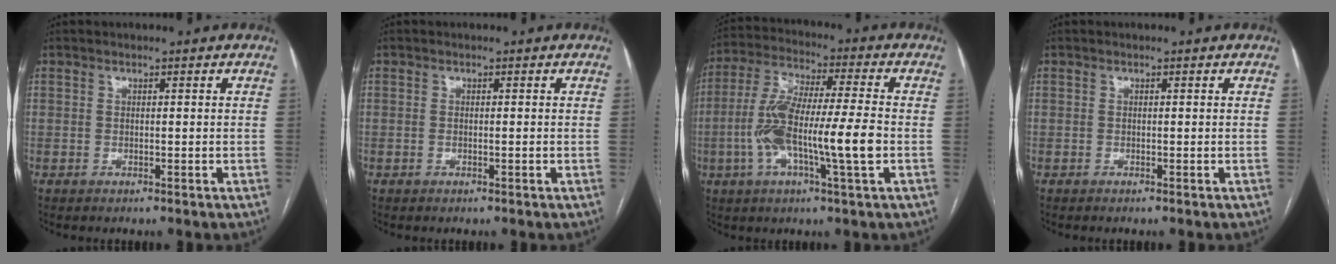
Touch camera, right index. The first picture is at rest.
{"total": 0.6, "force": [-0.2, 0.1, 0.6], "torque": [-0.013, -0.001, 0.000]}
{"total": 14.2, "force": [-3.0, 1.1, 13.8], "torque": [-0.270, 0.007, -0.058]}
{"total": 0.0}